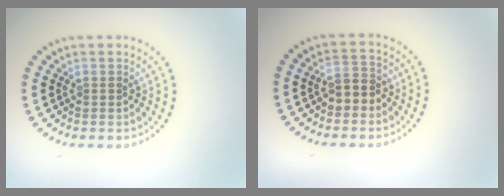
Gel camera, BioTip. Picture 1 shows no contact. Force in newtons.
{"total": 2.4, "press": 2.4, "slide": 0.7}